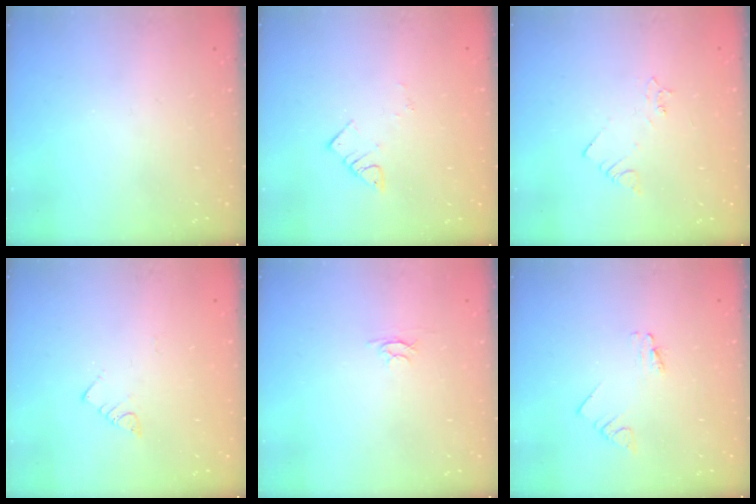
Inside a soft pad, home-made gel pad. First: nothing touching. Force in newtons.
{"total": 3.6, "press": 3.6, "slide": 0.3}
{"total": 2.1, "press": 2.1, "slide": 0.3}
{"total": 3.2, "press": 3.2, "slide": 0.2}
{"total": 2.4, "press": 2.4, "slide": 0.3}
{"total": 1.1, "press": 1.1, "slide": 0.0}